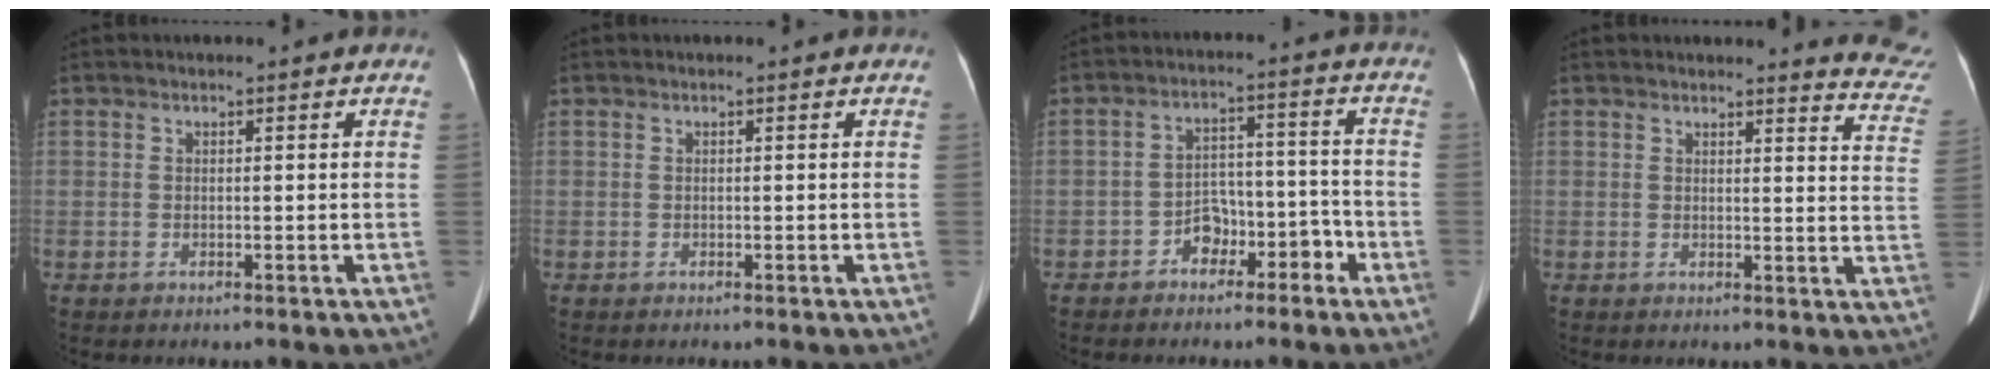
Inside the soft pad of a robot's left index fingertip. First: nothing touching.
{"total": 0.0}
{"total": 5.6, "force": [-3.5, 3.4, 2.8], "torque": [-0.039, 0.034, -0.055]}
{"total": 9.5, "force": [9.5, 0.3, 0.5], "torque": [0.023, -0.092, 0.066]}